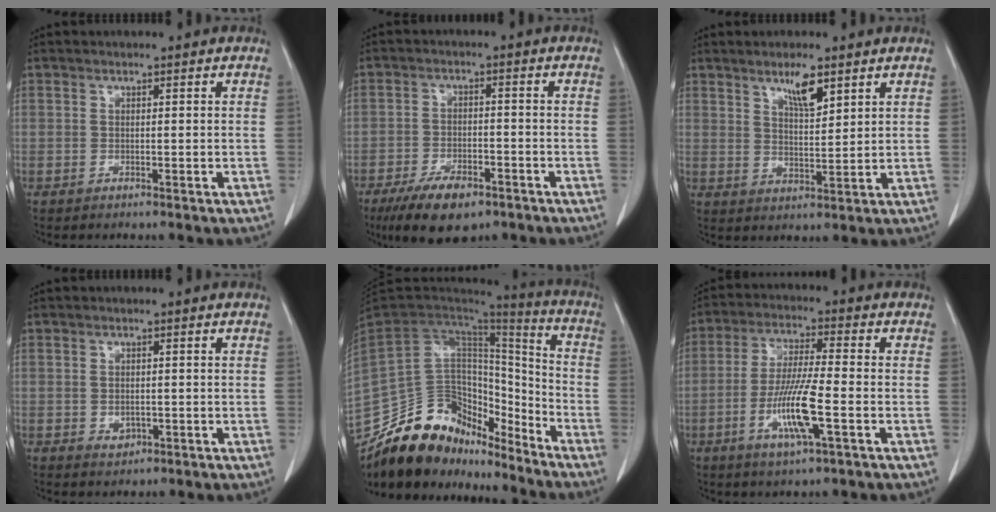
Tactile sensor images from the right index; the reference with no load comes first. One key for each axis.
{"total": 9.2, "fx": -6.2, "fy": 3.4, "fz": 5.8, "tx": -0.102, "ty": -0.011, "tz": -0.102}
{"total": 5.1, "fx": 3.4, "fy": 1.0, "fz": 3.8, "tx": -0.068, "ty": -0.006, "tz": 0.061}
{"total": 1.8, "fx": -0.5, "fy": 1.4, "fz": 1.1, "tx": -0.017, "ty": 0.000, "tz": 0.001}
{"total": 21.0, "fx": -17.5, "fy": 9.1, "fz": 7.3, "tx": -0.140, "ty": 0.039, "tz": -0.294}
{"total": 10.1, "fx": -3.3, "fy": 0.7, "fz": 9.5, "tx": -0.185, "ty": -0.011, "tz": -0.063}